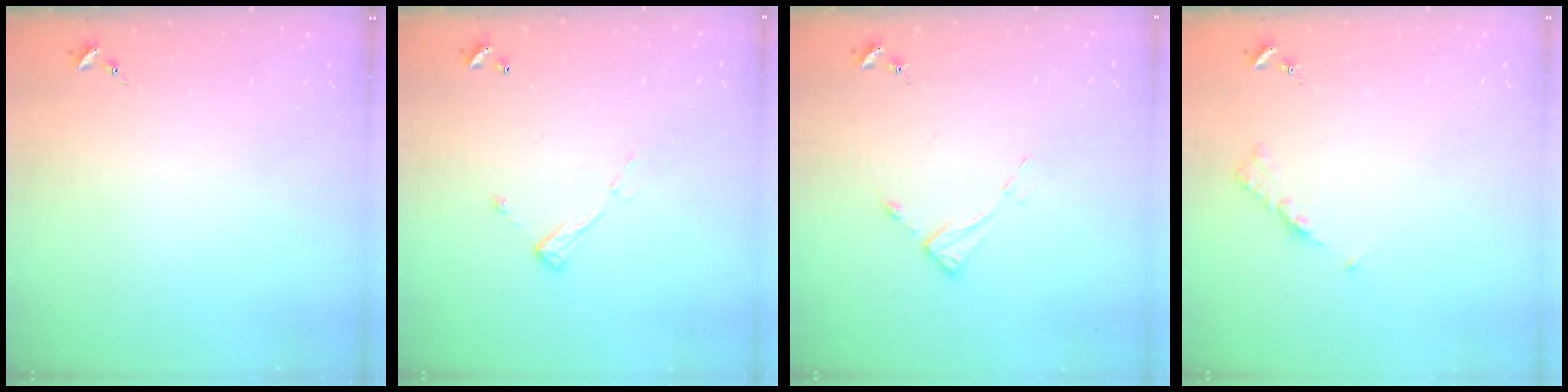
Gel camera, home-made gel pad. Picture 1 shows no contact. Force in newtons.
{"total": 6.7, "press": 6.7, "slide": 0.3}
{"total": 5.3, "press": 5.2, "slide": 0.1}
{"total": 5.3, "press": 5.2, "slide": 0.7}